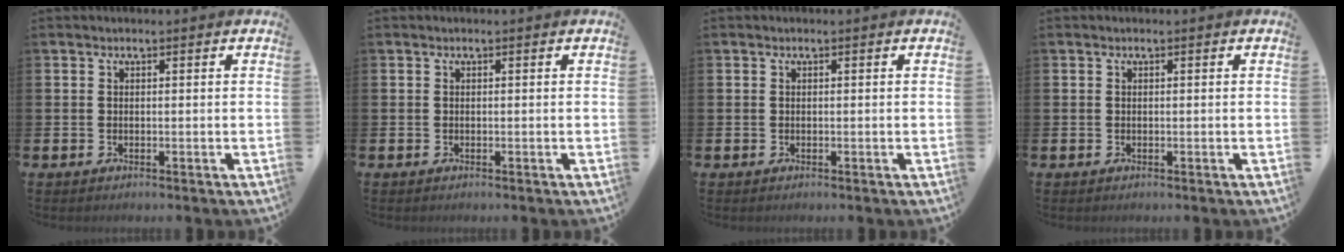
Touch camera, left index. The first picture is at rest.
{"total": 0.0}
{"total": 0.0}
{"total": 0.0}